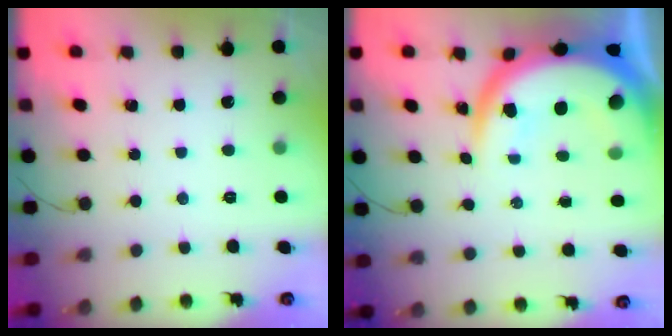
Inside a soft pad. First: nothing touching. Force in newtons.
{"total": 18.0, "press": 17.9, "slide": 1.6}